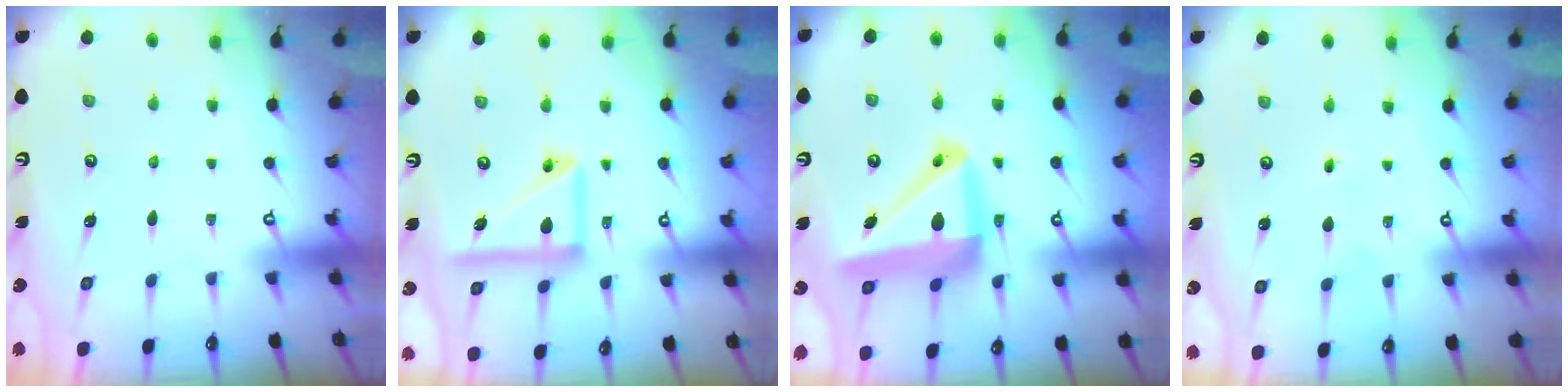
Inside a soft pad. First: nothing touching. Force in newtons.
{"total": 14.0, "press": 13.9, "slide": 1.9}
{"total": 15.2, "press": 15.1, "slide": 1.4}
{"total": 2.0, "press": 2.0, "slide": 0.1}